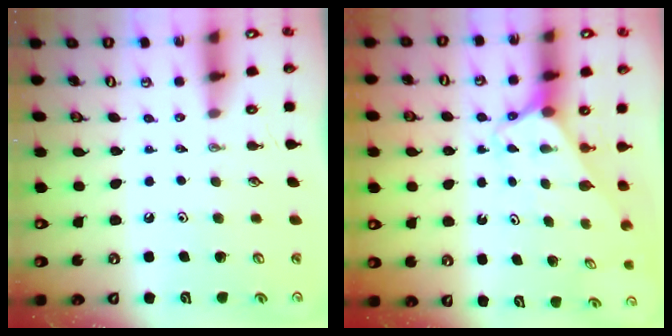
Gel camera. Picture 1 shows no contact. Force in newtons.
{"total": 2.7, "press": 2.7, "slide": 0.1}